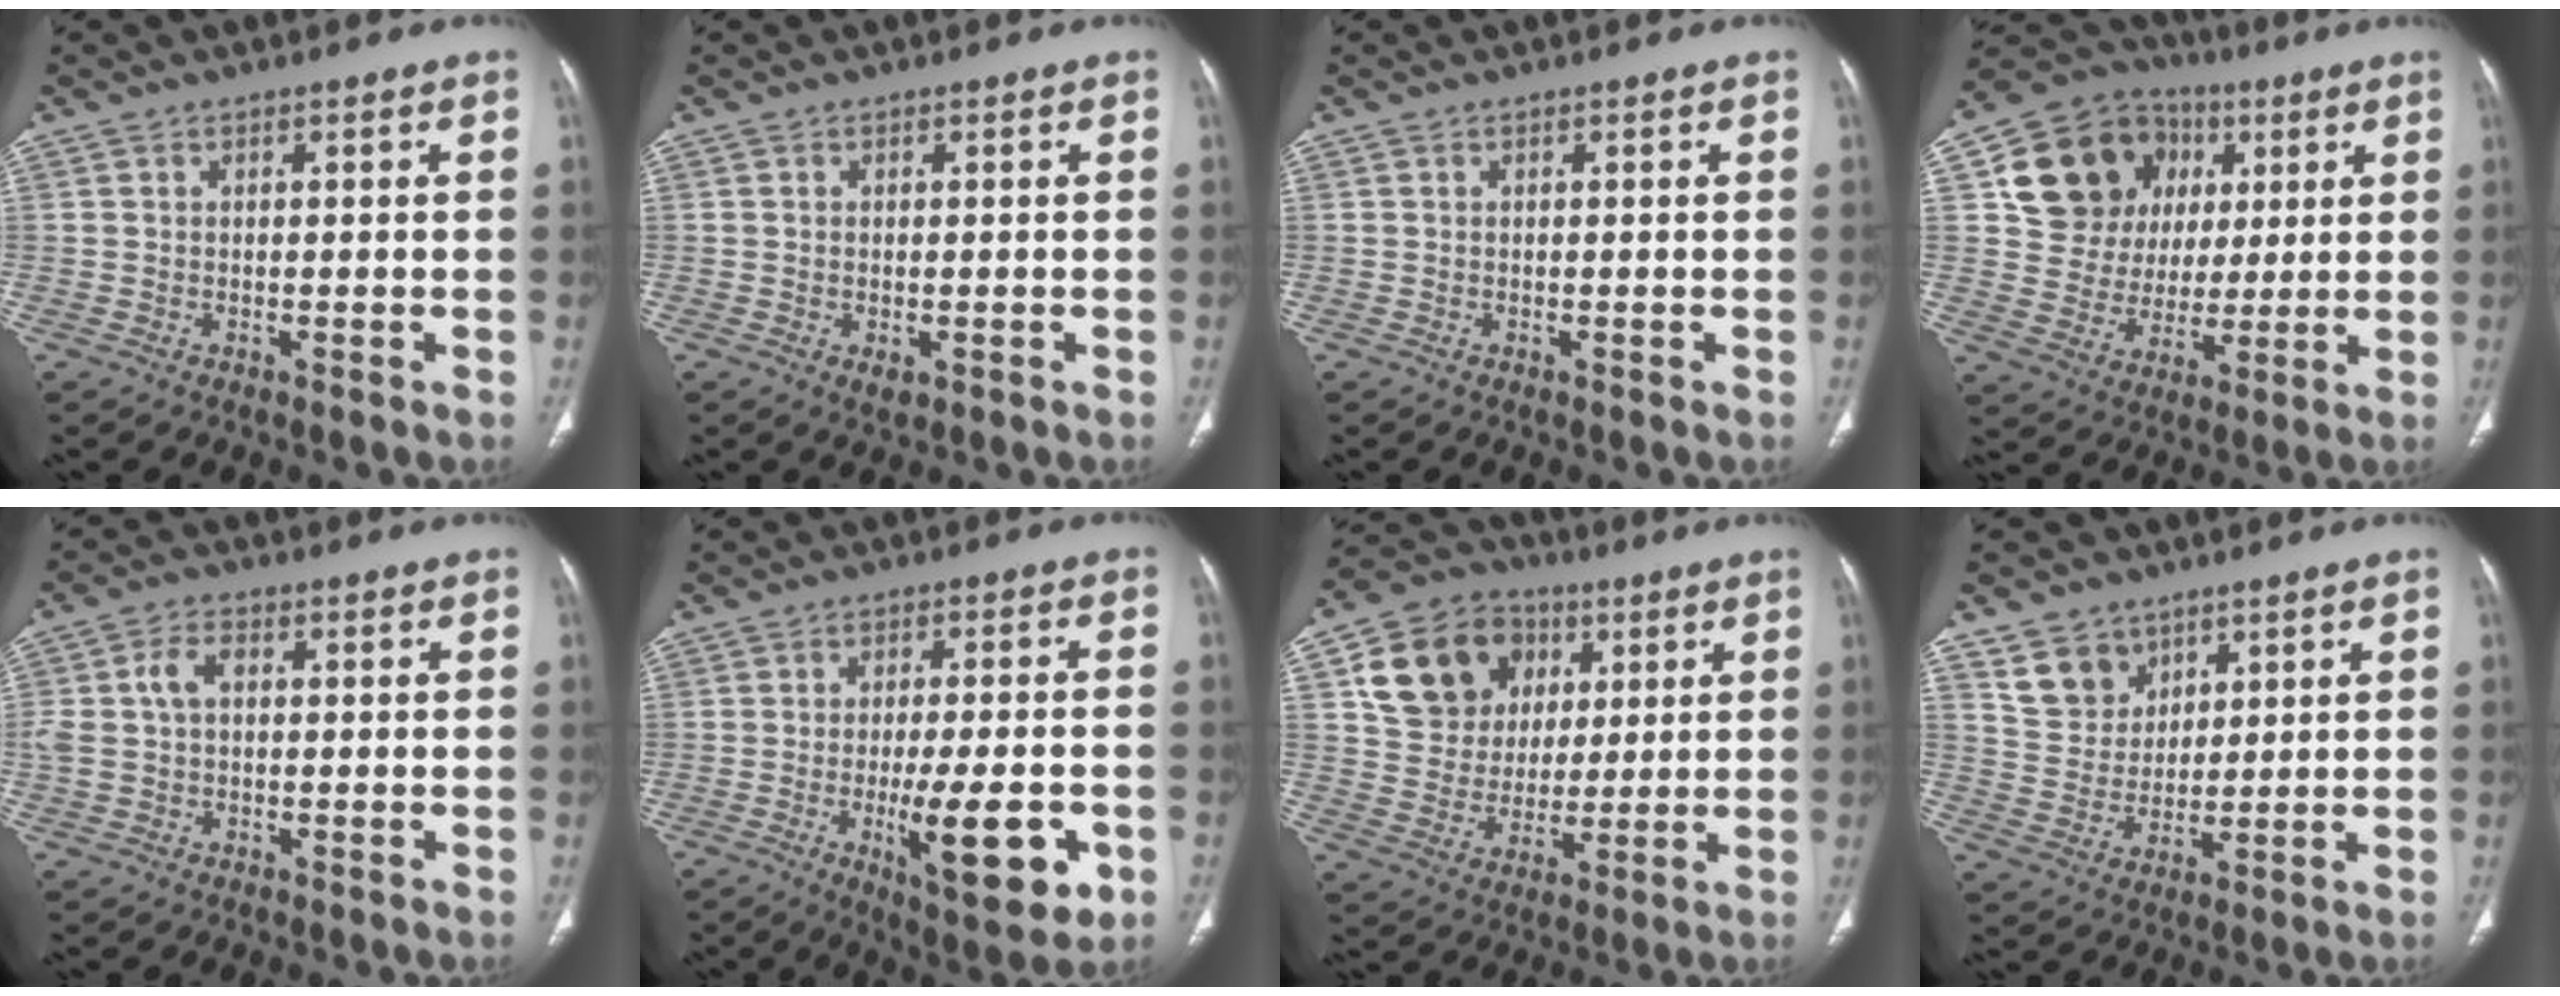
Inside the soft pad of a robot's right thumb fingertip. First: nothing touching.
{"total": 1.7, "force": [-0.6, 0.9, 1.3], "torque": [-0.017, -0.001, -0.005]}
{"total": 0.0}
{"total": 18.5, "force": [5.5, 15.7, 8.1], "torque": [-0.106, 0.021, 0.105]}
{"total": 5.1, "force": [0.5, 3.4, 3.7], "torque": [-0.086, 0.018, 0.009]}
{"total": 14.1, "force": [-4.2, 4.3, 12.7], "torque": [-0.181, -0.006, -0.053]}
{"total": 16.7, "force": [6.1, 13.8, 7.2], "torque": [-0.096, 0.006, 0.108]}
{"total": 7.9, "force": [5.1, 5.8, 1.9], "torque": [-0.004, -0.035, 0.105]}